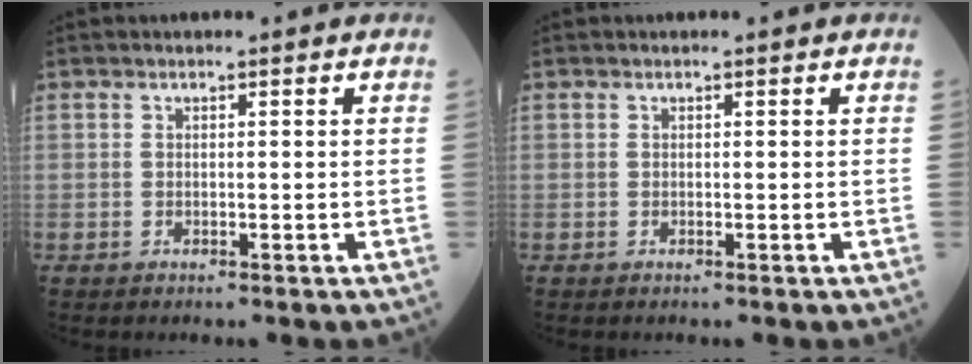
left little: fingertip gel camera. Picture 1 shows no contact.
{"total": 0.0}